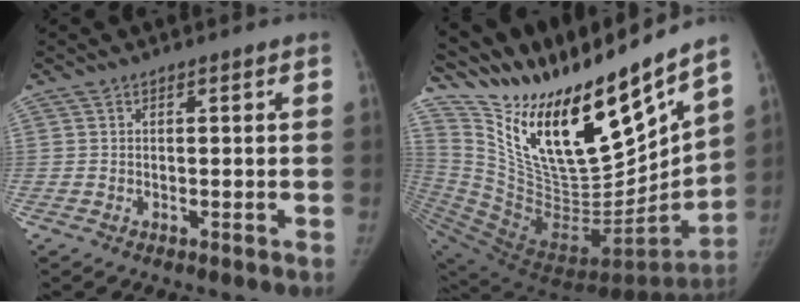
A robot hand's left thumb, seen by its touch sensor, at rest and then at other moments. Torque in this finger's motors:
{"motor_torque": [3.04, 1.05, -0.13, -1.38, 0.24]}